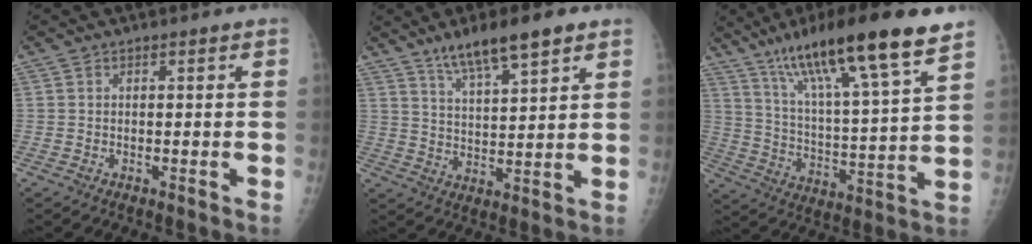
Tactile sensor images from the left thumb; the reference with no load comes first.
{"total": 10.5, "force": [7.2, 2.2, 7.3], "torque": [-0.114, -0.029, 0.126]}
{"total": 21.5, "force": [14.1, 2.5, 16.0], "torque": [-0.256, -0.043, 0.239]}